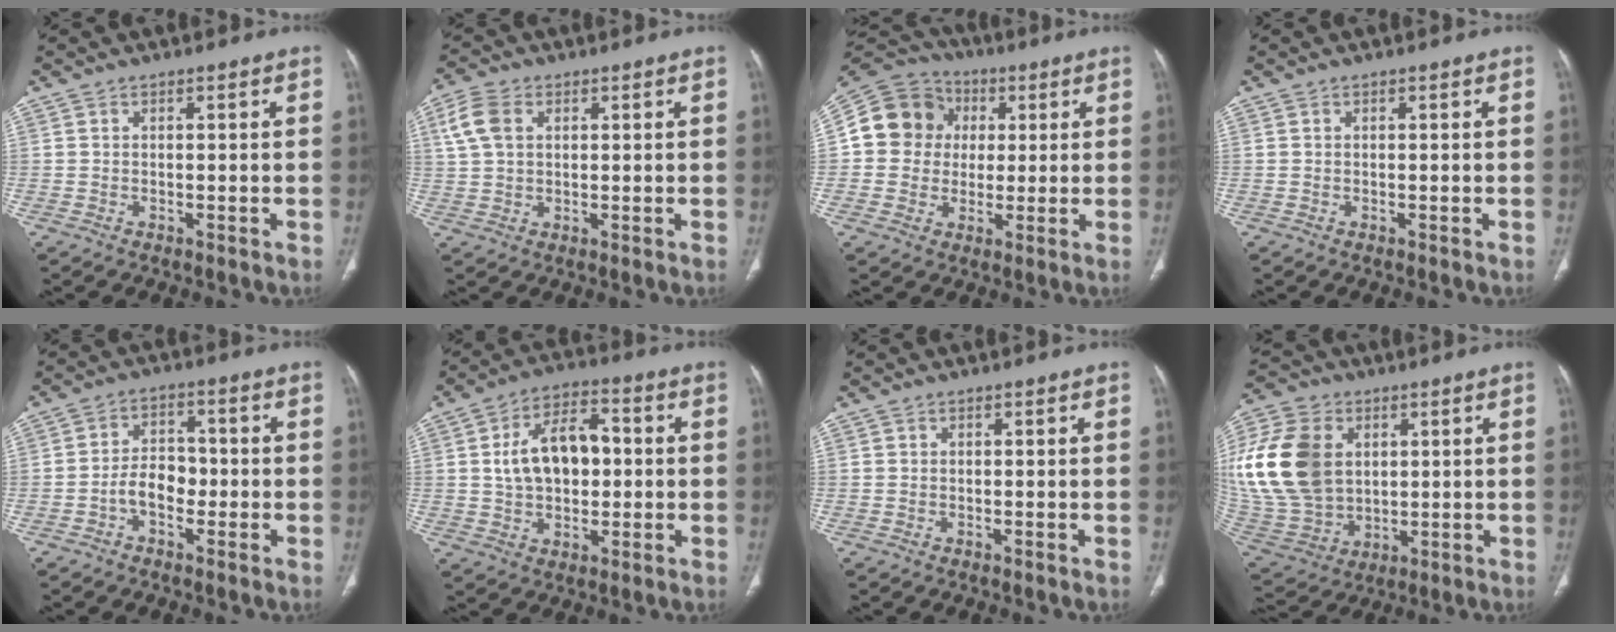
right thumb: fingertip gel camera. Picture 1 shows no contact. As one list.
[{"total": 6.4, "force": [1.9, 4.4, 4.2], "torque": [-0.092, 0.010, 0.039]}, {"total": 13.2, "force": [1.8, 12.2, 4.8], "torque": [-0.068, 0.021, 0.023]}, {"total": 0.0}, {"total": 5.7, "force": [-1.9, 3.7, 3.8], "torque": [-0.049, 0.027, -0.042]}, {"total": 12.7, "force": [1.1, 8.0, 9.8], "torque": [-0.144, 0.022, 0.016]}, {"total": 0.0}, {"total": 23.7, "force": [4.6, 17.4, 15.4], "torque": [-0.330, -0.003, 0.103]}]